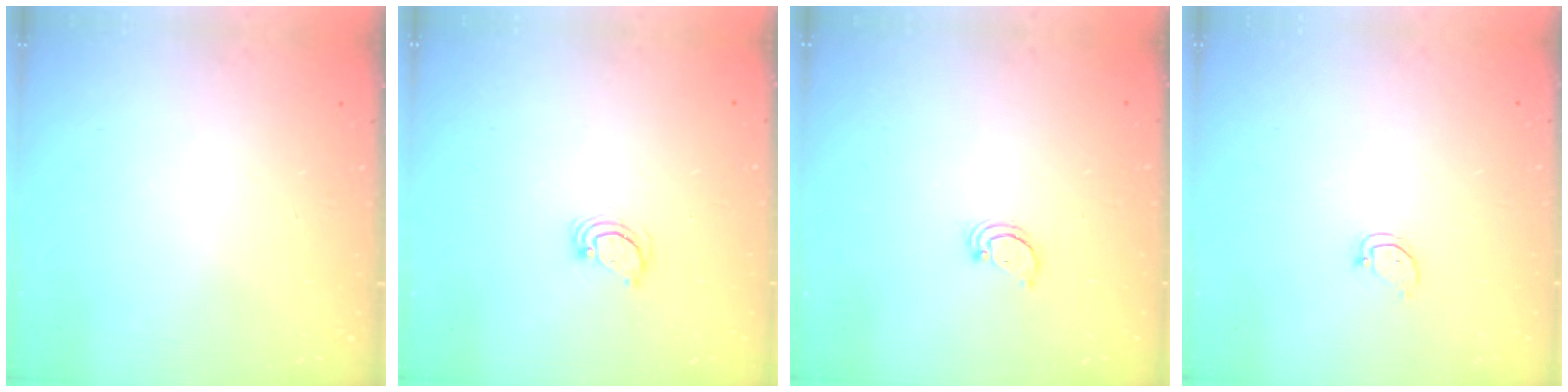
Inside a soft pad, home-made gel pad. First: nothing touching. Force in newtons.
{"total": 4.0, "press": 4.0, "slide": 0.3}
{"total": 2.2, "press": 2.2, "slide": 0.1}
{"total": 2.5, "press": 2.5, "slide": 0.3}